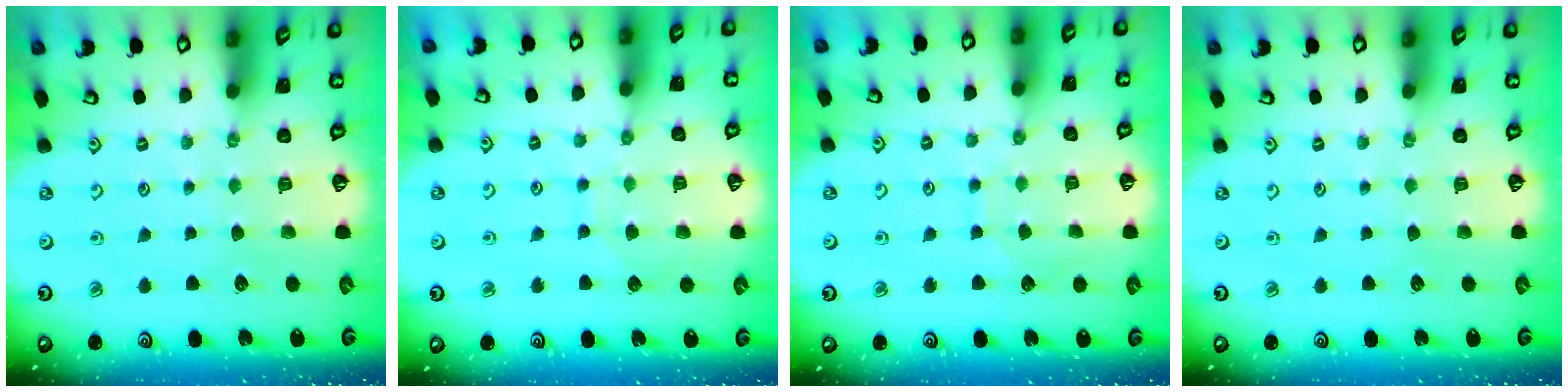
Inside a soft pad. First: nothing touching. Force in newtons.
{"total": 6.9, "press": 6.9, "slide": 0.7}
{"total": 6.2, "press": 6.2, "slide": 0.2}
{"total": 0.0}